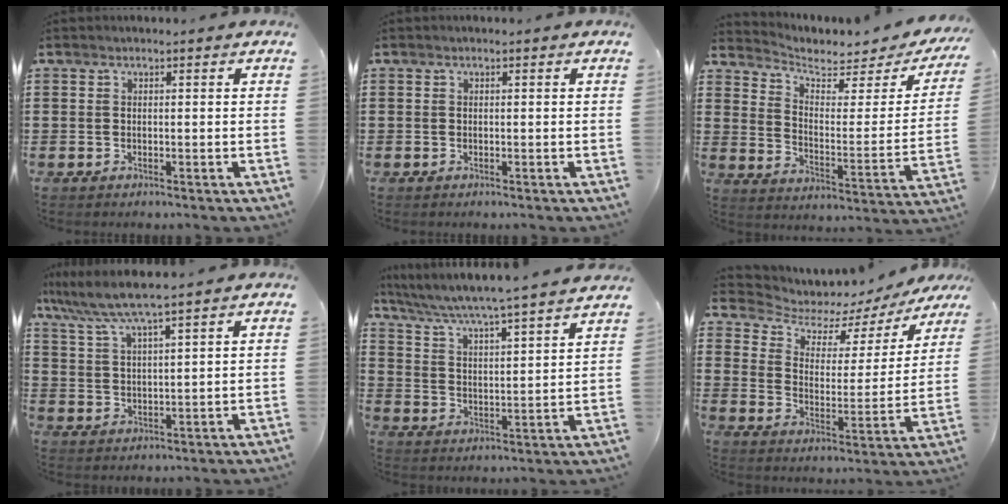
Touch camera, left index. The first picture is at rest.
{"total": 0.0}
{"total": 4.3, "force": [3.5, 1.5, 1.9], "torque": [-0.051, -0.029, 0.054]}
{"total": 6.1, "force": [5.0, -0.1, 3.4], "torque": [-0.083, -0.021, 0.087]}
{"total": 4.4, "force": [4.1, -0.8, 1.5], "torque": [-0.052, -0.039, 0.059]}
{"total": 4.7, "force": [3.9, 2.3, 1.5], "torque": [-0.050, -0.029, 0.058]}